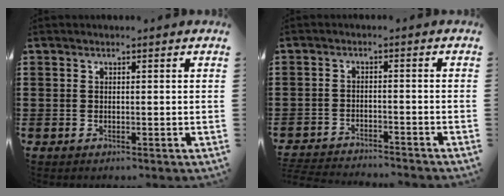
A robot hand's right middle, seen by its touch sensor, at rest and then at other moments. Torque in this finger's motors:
{"motor_torque": [1.48, -0.66, 0.21, 0.11]}